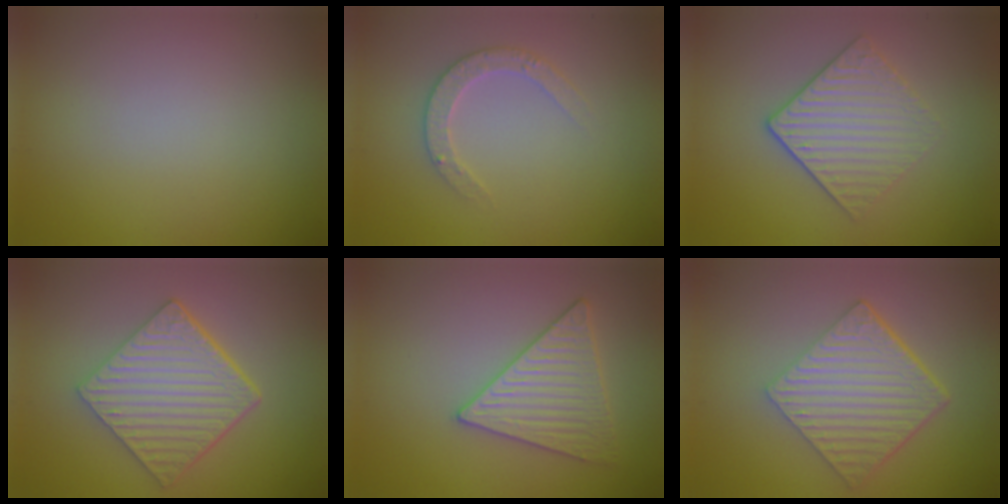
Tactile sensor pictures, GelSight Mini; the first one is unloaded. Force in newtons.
{"total": 2.4, "press": 2.3, "slide": 0.5}
{"total": 3.6, "press": 3.1, "slide": 1.8}
{"total": 6.5, "press": 4.5, "slide": 4.7}
{"total": 3.9, "press": 3.6, "slide": 1.3}
{"total": 6.4, "press": 4.3, "slide": 4.8}